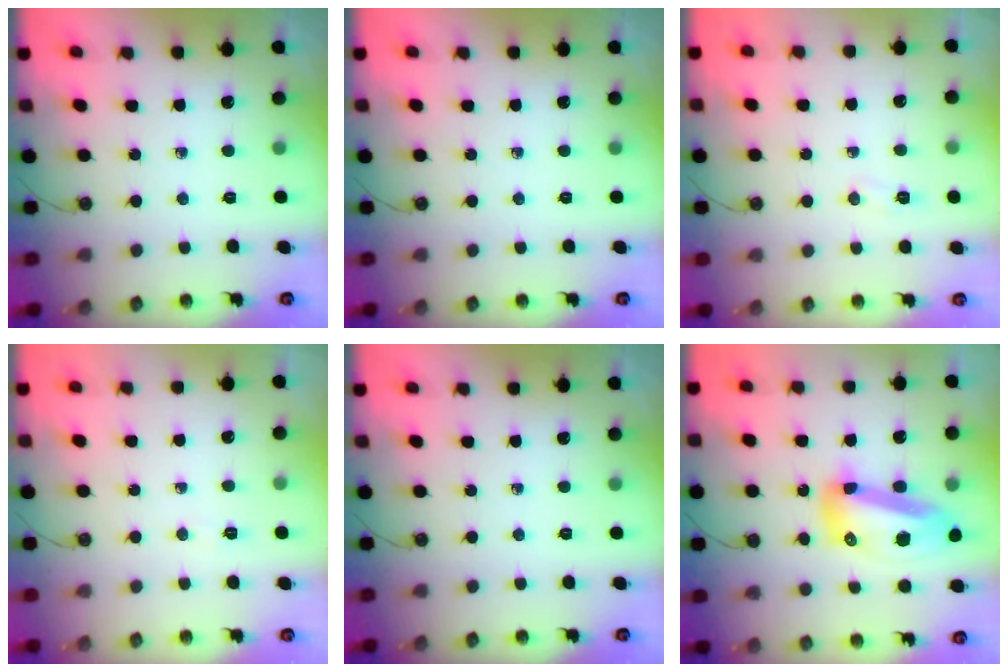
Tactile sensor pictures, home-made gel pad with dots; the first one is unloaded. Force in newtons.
{"total": 0.0}
{"total": 3.1, "press": 2.8, "slide": 1.2}
{"total": 3.2, "press": 3.0, "slide": 1.0}
{"total": 0.0}
{"total": 16.7, "press": 16.6, "slide": 2.0}